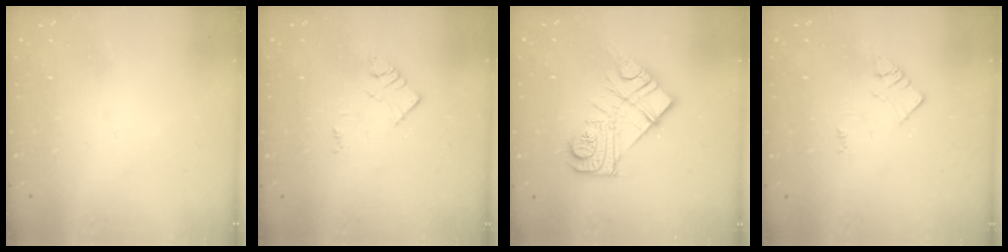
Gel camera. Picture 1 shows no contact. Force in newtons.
{"total": 3.0, "press": 3.0, "slide": 0.4}
{"total": 13.9, "press": 13.8, "slide": 0.9}
{"total": 2.1, "press": 2.1, "slide": 0.3}